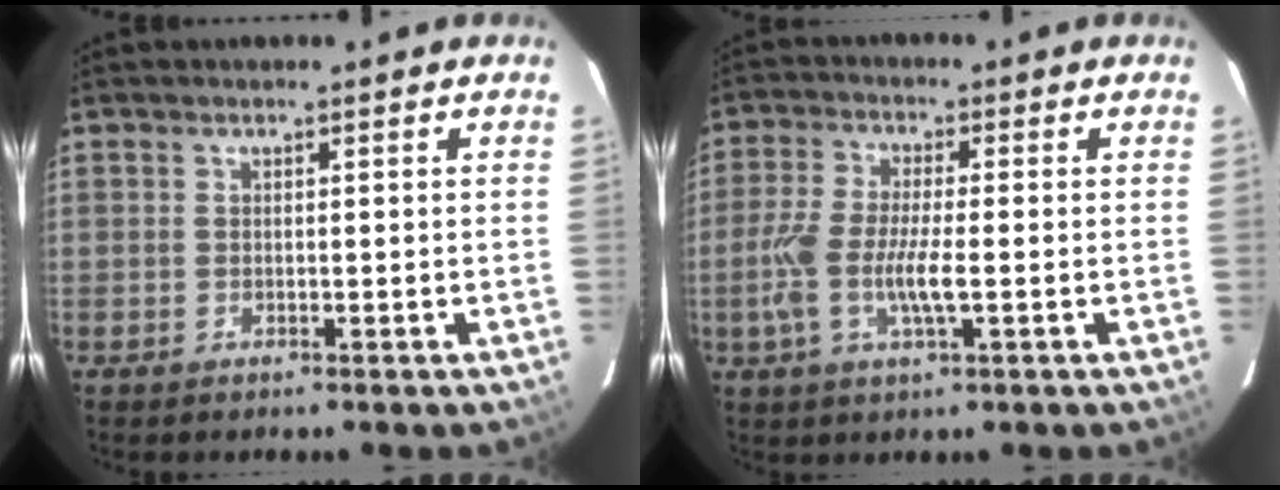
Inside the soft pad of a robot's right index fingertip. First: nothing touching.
{"total": 8.4, "force": [-2.1, 2.0, 7.9], "torque": [-0.169, -0.004, -0.043]}